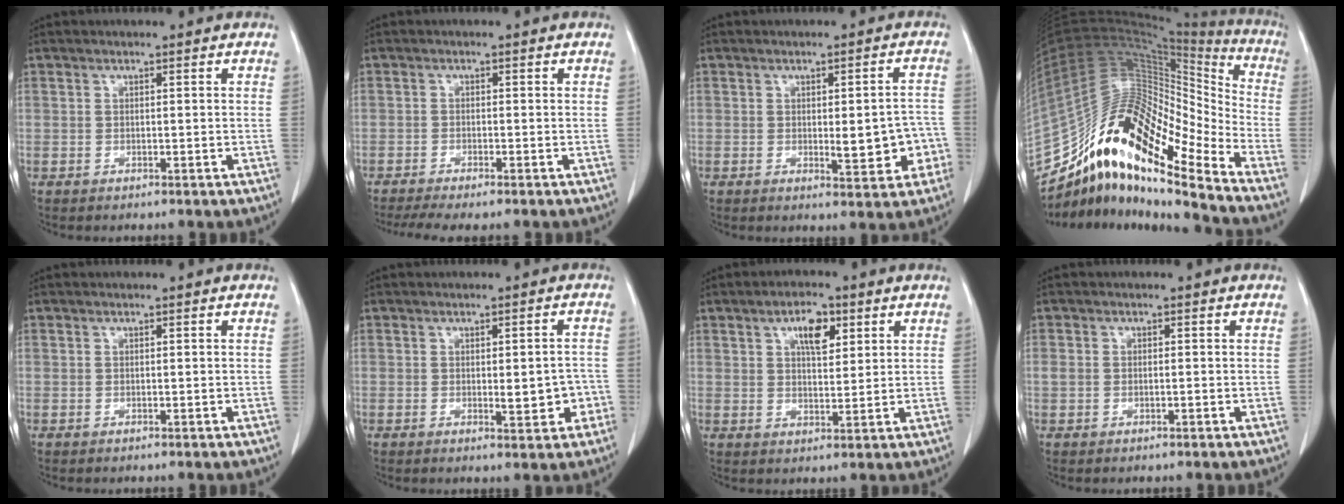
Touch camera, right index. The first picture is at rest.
{"total": 5.8, "force": [-4.7, 0.7, 3.4], "torque": [-0.050, -0.009, -0.074]}
{"total": 7.0, "force": [-1.5, 2.4, 6.4], "torque": [-0.074, 0.009, -0.012]}
{"total": 18.2, "force": [-13.7, 3.5, 11.6], "torque": [-0.202, 0.072, -0.244]}
{"total": 0.0}
{"total": 4.7, "force": [-1.1, 1.7, 4.2], "torque": [-0.050, 0.002, -0.008]}
{"total": 5.7, "force": [2.7, 2.4, 4.4], "torque": [-0.075, 0.004, 0.044]}
{"total": 1.5, "force": [-0.2, 1.0, 1.1], "torque": [-0.029, 0.011, 0.002]}